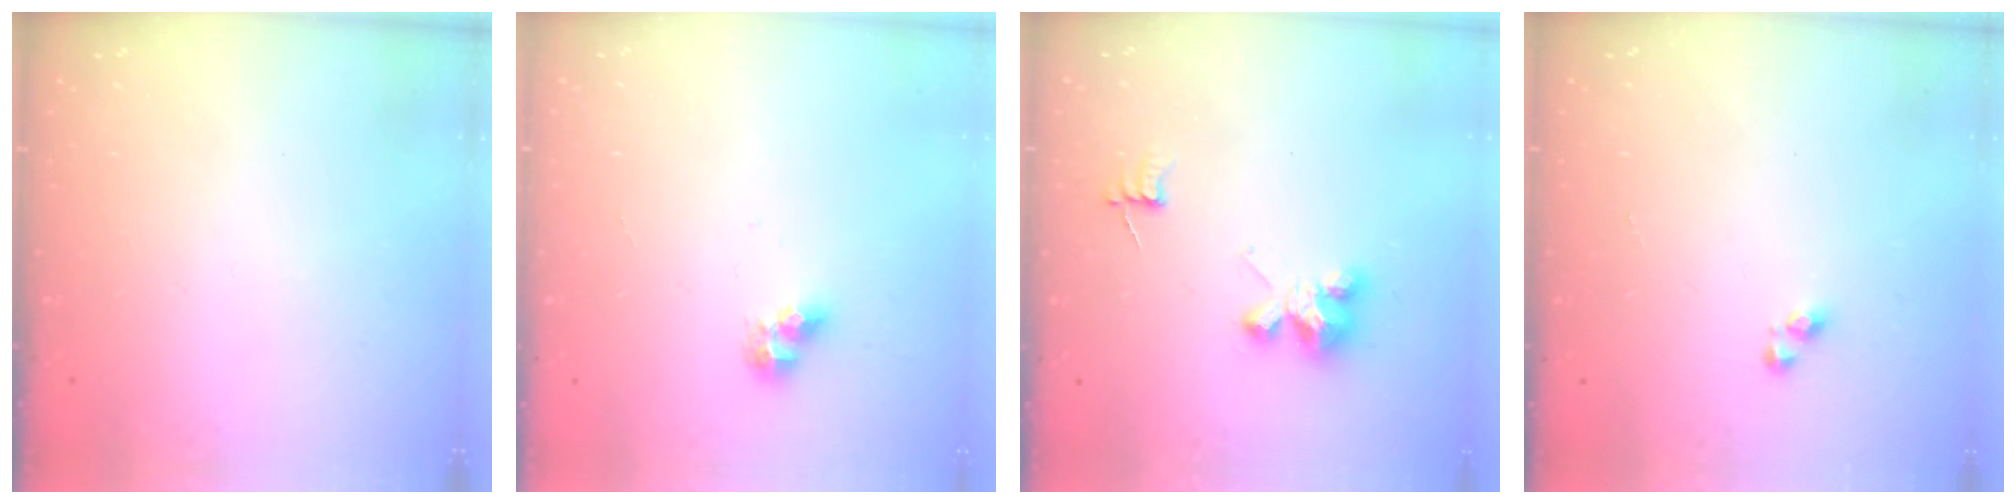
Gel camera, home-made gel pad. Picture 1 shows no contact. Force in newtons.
{"total": 6.0, "press": 6.0, "slide": 0.1}
{"total": 4.6, "press": 4.6, "slide": 0.3}
{"total": 3.9, "press": 3.8, "slide": 0.7}